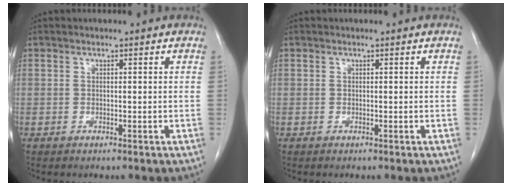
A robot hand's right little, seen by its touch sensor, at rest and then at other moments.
{"total": 0.0}